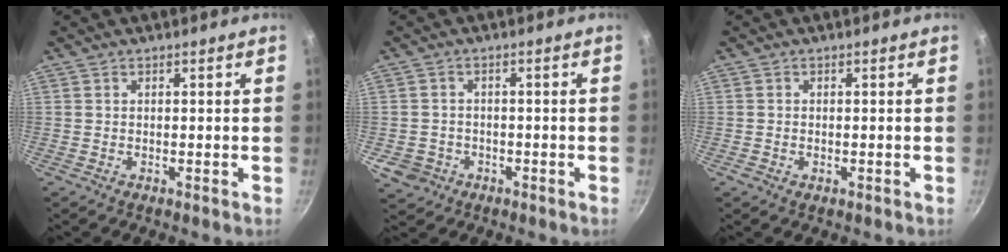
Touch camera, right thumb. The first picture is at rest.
{"total": 4.2, "force": [-1.5, 3.8, 0.8], "torque": [-0.002, 0.014, -0.022]}
{"total": 1.3, "force": [-0.4, 0.9, 0.8], "torque": [-0.015, 0.008, -0.004]}